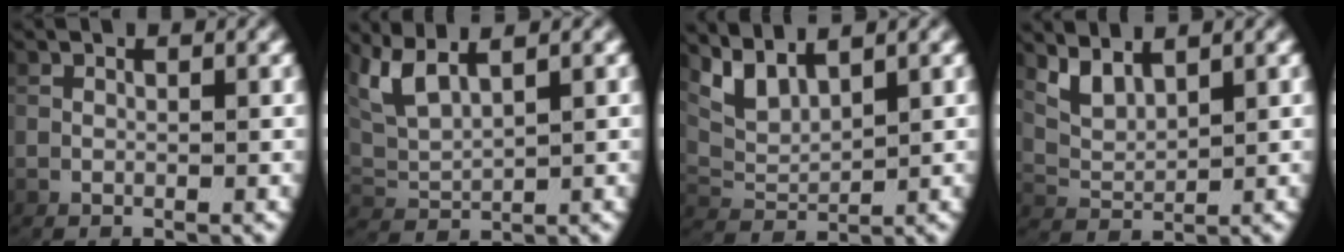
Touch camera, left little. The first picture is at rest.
{"total": 5.0, "force": [2.5, 3.0, 3.1], "torque": [-0.091, -0.003, 0.051]}
{"total": 4.2, "force": [2.4, 2.4, 2.6], "torque": [-0.074, -0.007, 0.051]}
{"total": 2.8, "force": [2.0, 1.2, 1.5], "torque": [-0.045, -0.004, 0.046]}